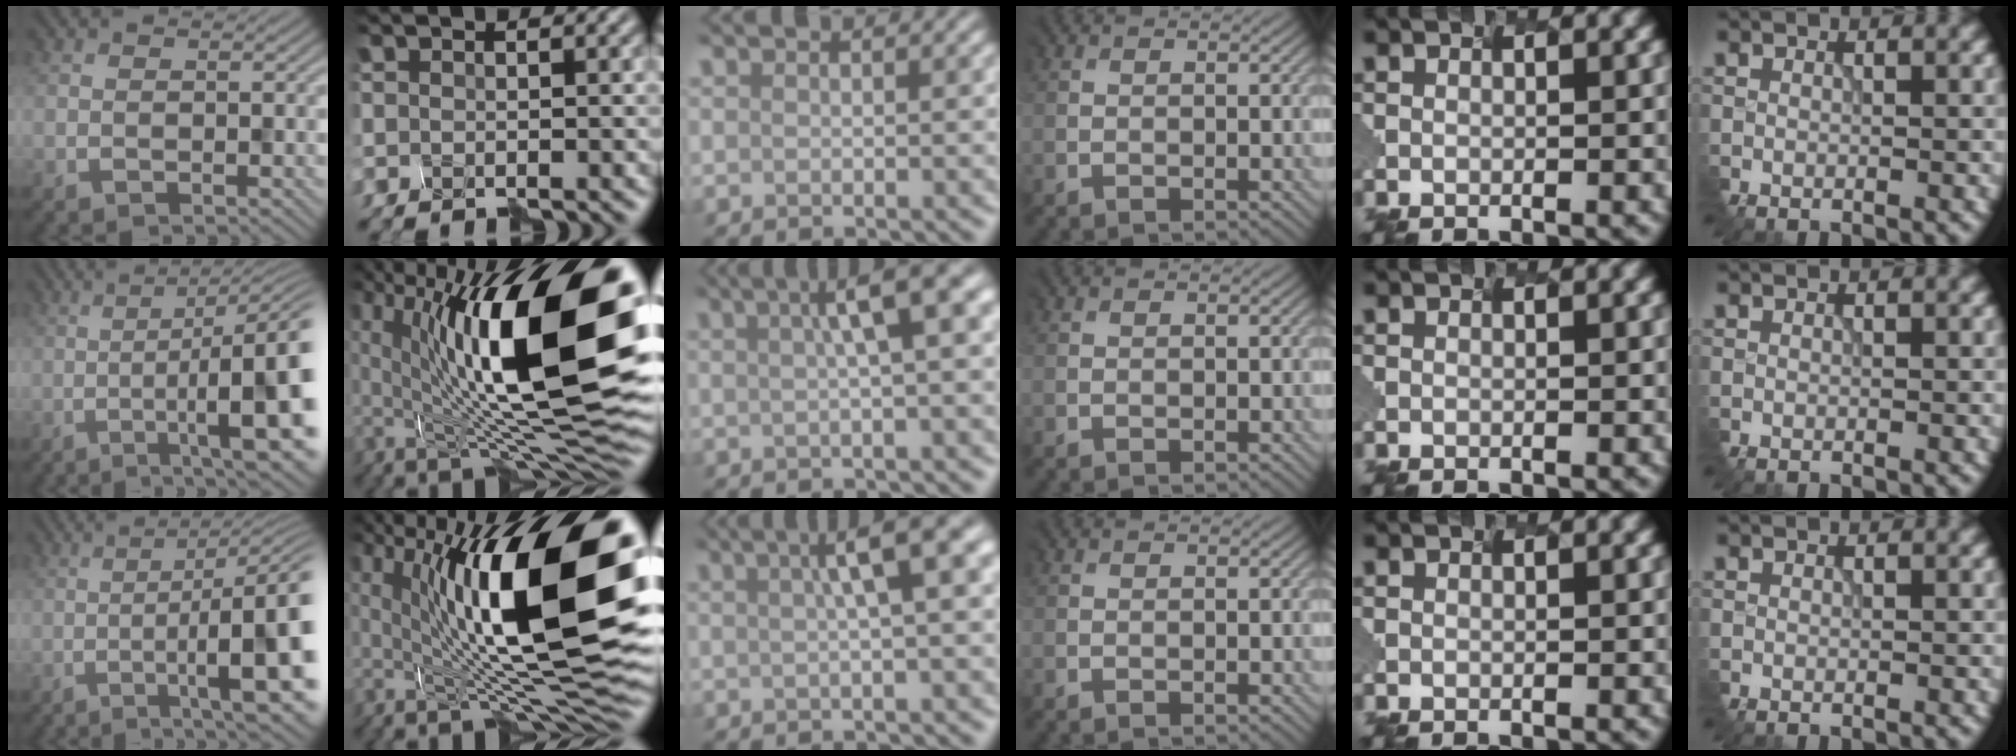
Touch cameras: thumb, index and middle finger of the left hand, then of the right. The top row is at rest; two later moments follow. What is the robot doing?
{"motion": "shake", "object": "plastic piggy bank"}